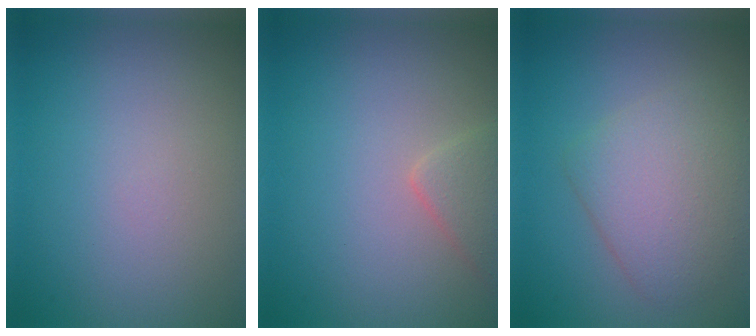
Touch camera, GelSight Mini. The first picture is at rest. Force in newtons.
{"total": 1.9, "press": 1.9, "slide": 0.0}
{"total": 4.5, "press": 4.5, "slide": 0.2}